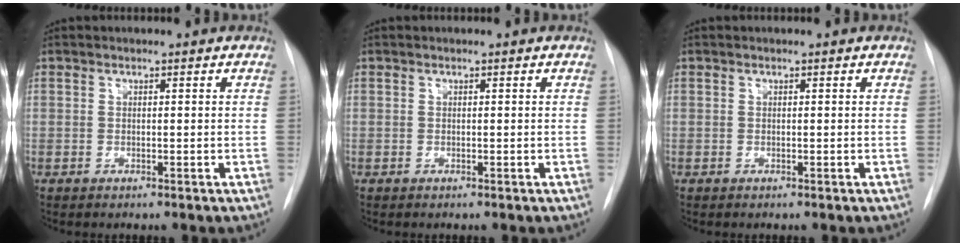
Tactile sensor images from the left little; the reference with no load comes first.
{"total": 0.0}
{"total": 0.0}